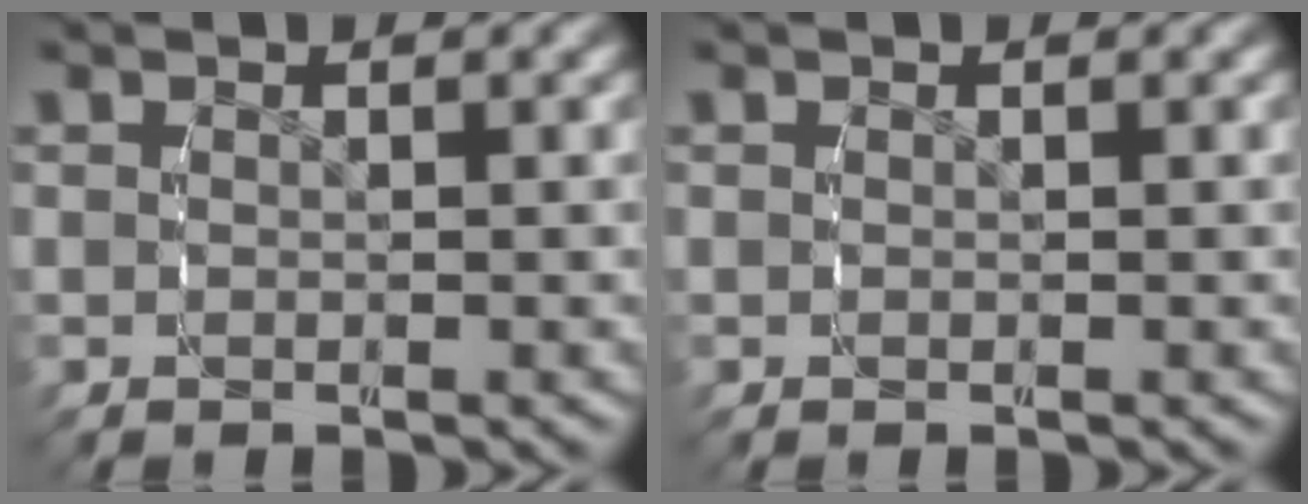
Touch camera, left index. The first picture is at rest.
{"total": 0.0}